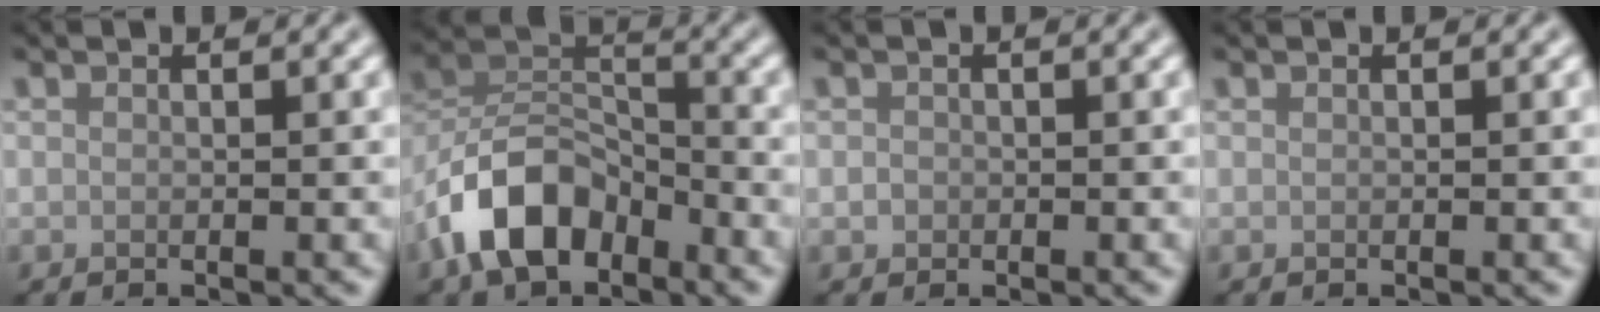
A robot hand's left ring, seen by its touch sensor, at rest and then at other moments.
{"total": 7.9, "force": [-4.7, 4.6, 4.4], "torque": [-0.080, 0.007, -0.098]}
{"total": 0.7, "force": [-0.1, 0.6, 0.1], "torque": [0.001, -0.003, -0.004]}
{"total": 0.0}